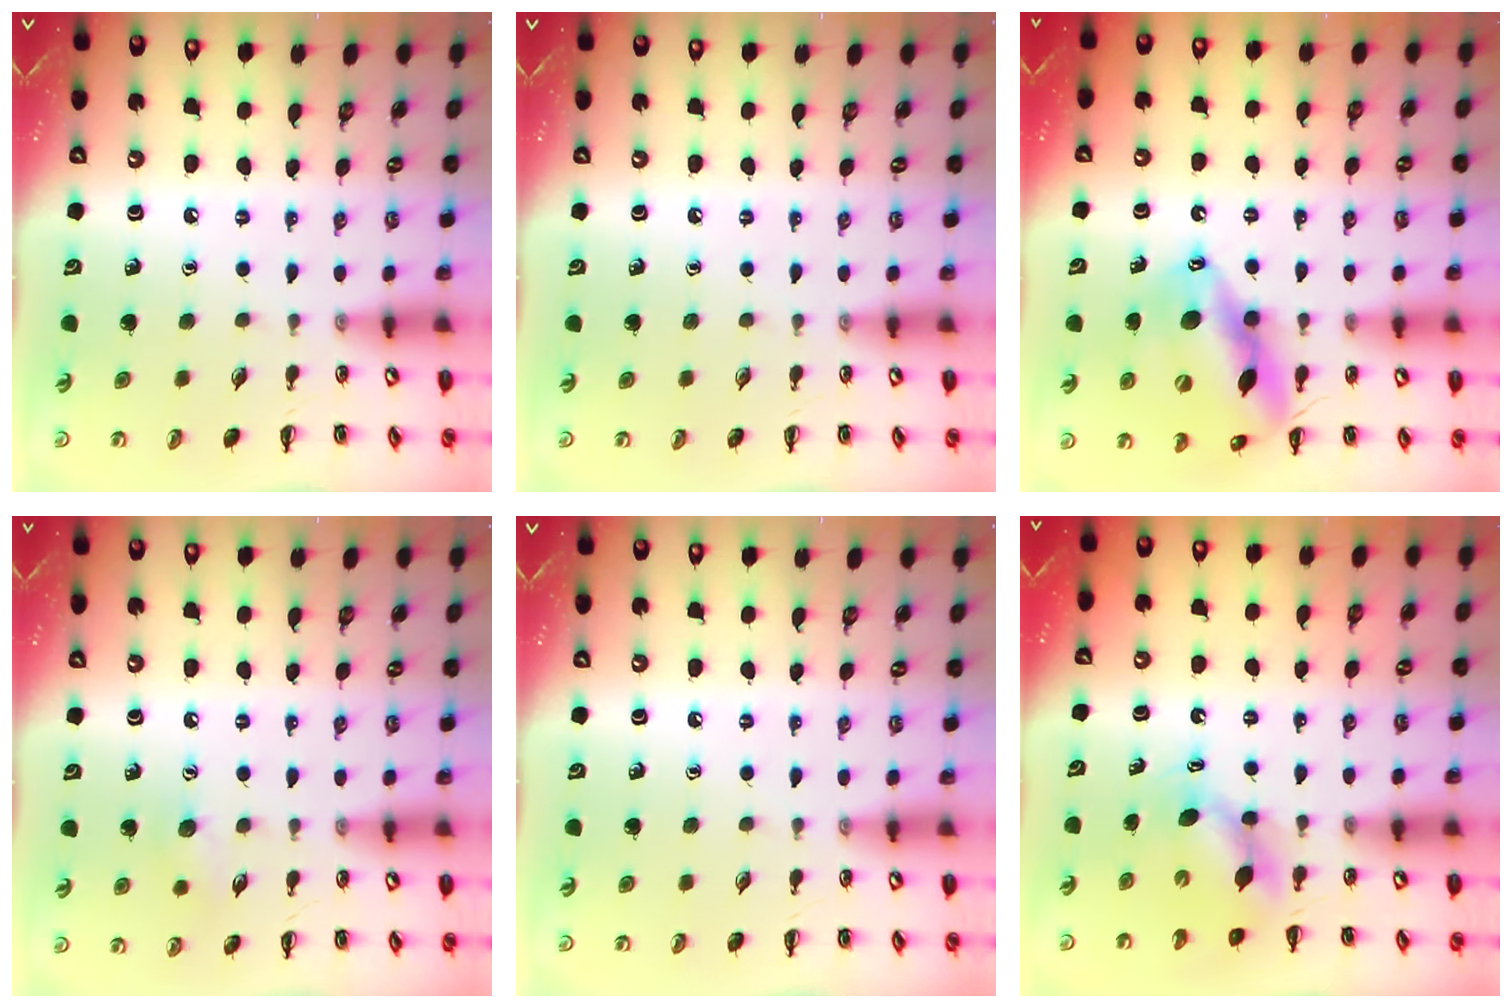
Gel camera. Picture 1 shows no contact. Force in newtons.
{"total": 0.0}
{"total": 16.5, "press": 16.2, "slide": 3.5}
{"total": 6.1, "press": 5.9, "slide": 1.5}
{"total": 0.0}
{"total": 5.2, "press": 5.2, "slide": 0.4}